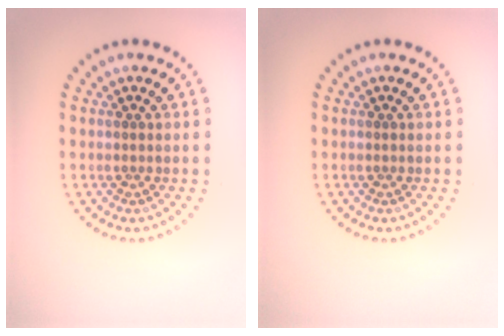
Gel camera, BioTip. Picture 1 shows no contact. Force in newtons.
{"total": 0.0}